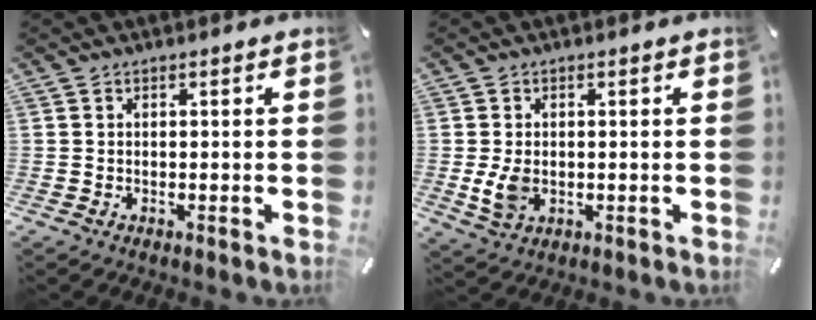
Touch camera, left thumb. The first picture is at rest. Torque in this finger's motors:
{"motor_torque": [0.02, 0.43, 0.02, -0.09, 0.04]}